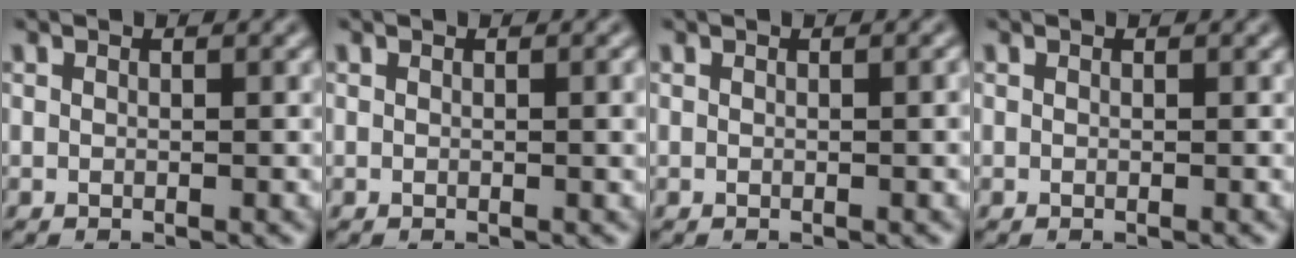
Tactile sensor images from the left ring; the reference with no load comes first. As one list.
[{"total": 1.0, "force": [0.1, 0.2, 1.0], "torque": [-0.013, 0.000, 0.001]}, {"total": 0.6, "force": [0.0, 0.1, 0.6], "torque": [-0.009, 0.002, 0.001]}, {"total": 0.0}]